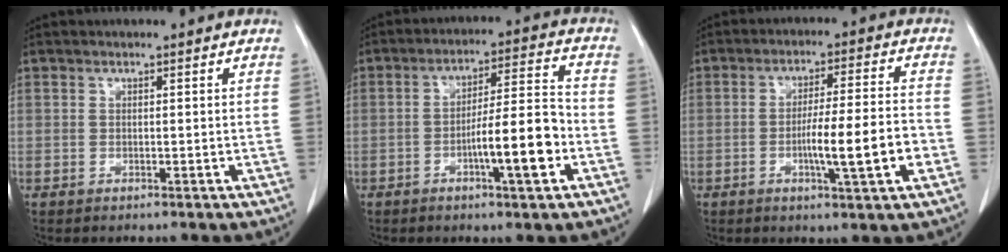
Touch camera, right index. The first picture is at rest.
{"total": 10.2, "force": [-3.6, 0.8, 9.5], "torque": [-0.154, 0.008, -0.057]}
{"total": 10.0, "force": [-2.8, 0.1, 9.6], "torque": [-0.157, -0.001, -0.047]}